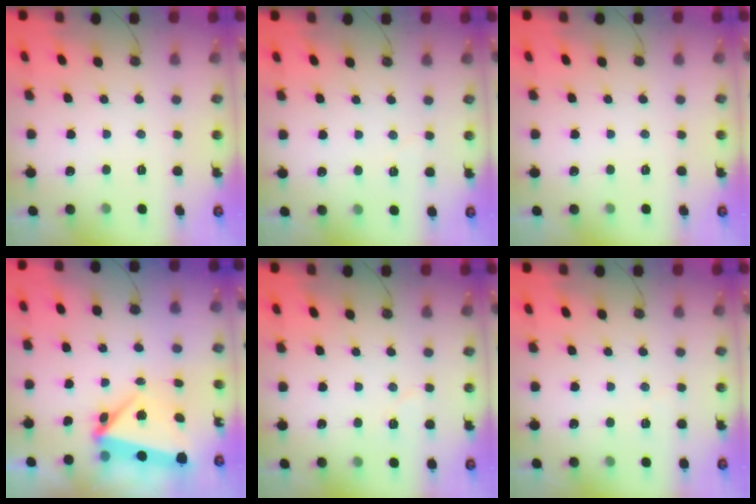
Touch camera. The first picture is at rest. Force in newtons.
{"total": 2.6, "press": 2.2, "slide": 1.5}
{"total": 0.0}
{"total": 10.5, "press": 4.6, "slide": 9.4}
{"total": 5.0, "press": 5.0, "slide": 0.4}
{"total": 2.5, "press": 2.3, "slide": 0.9}